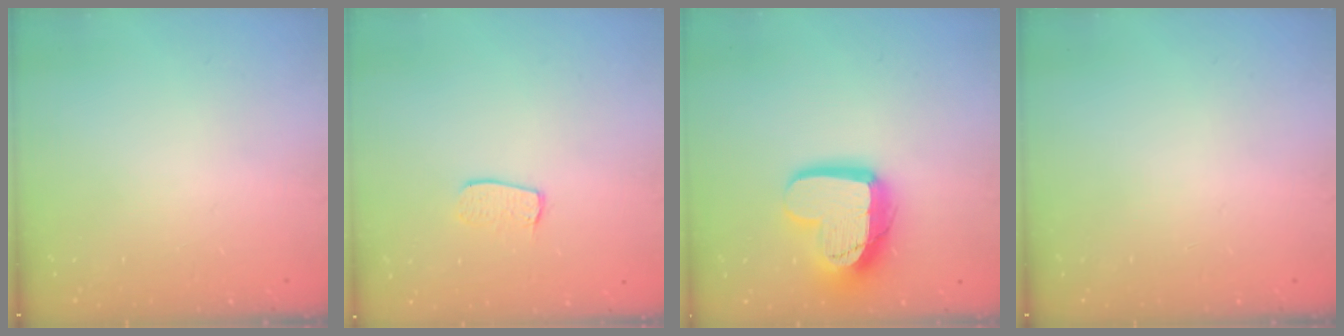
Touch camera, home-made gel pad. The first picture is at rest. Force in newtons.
{"total": 6.6, "press": 6.6, "slide": 0.4}
{"total": 16.0, "press": 16.0, "slide": 1.4}
{"total": 0.0}